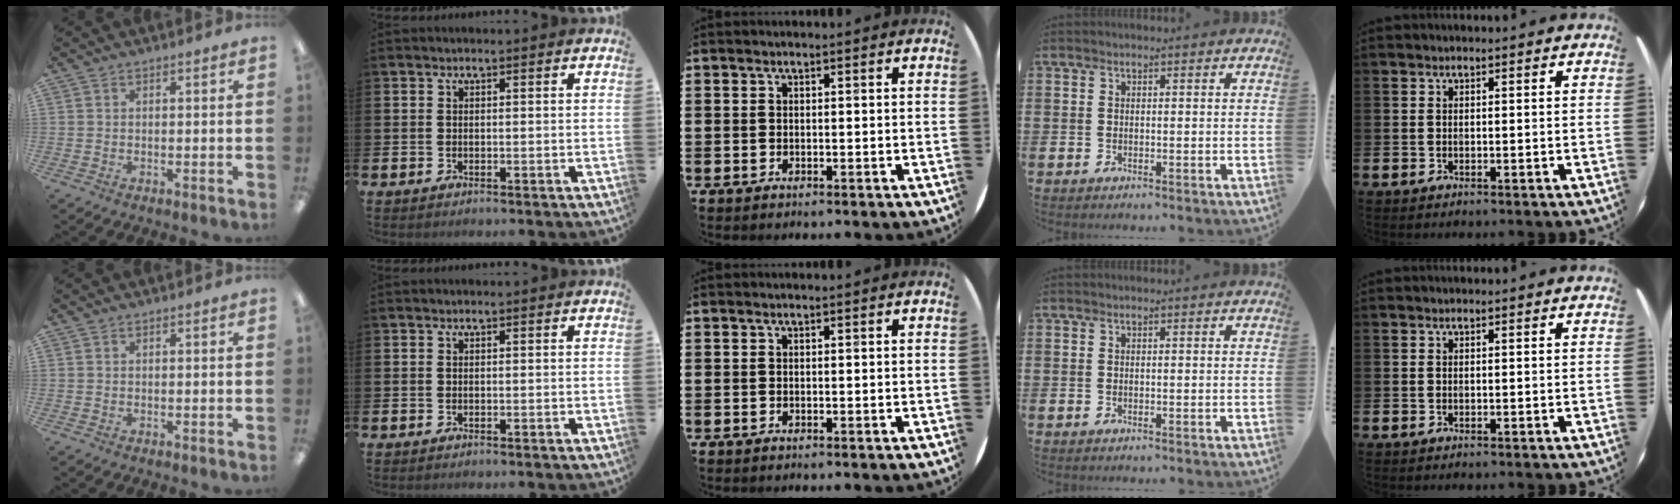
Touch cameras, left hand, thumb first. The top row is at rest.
{}